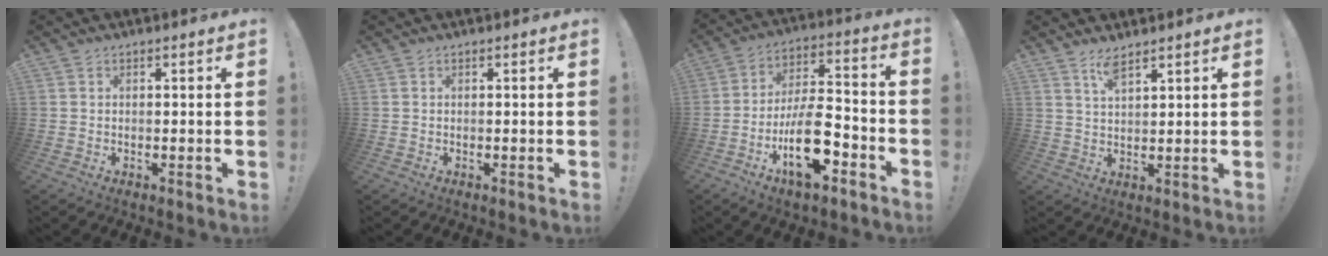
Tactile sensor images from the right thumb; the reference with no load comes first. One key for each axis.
{"total": 0.0}
{"total": 17.7, "fx": -7.7, "fy": 7.6, "fz": 14.0, "tx": -0.240, "ty": 0.051, "tz": -0.121}
{"total": 4.8, "fx": 3.7, "fy": 1.2, "fz": 2.8, "tx": -0.050, "ty": -0.019, "tz": 0.064}